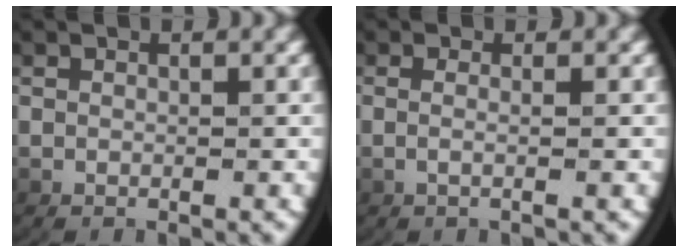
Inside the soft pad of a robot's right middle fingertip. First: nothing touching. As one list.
[{"total": 1.3, "force": [-0.3, -0.3, 1.2], "torque": [-0.039, -0.007, 0.000]}]